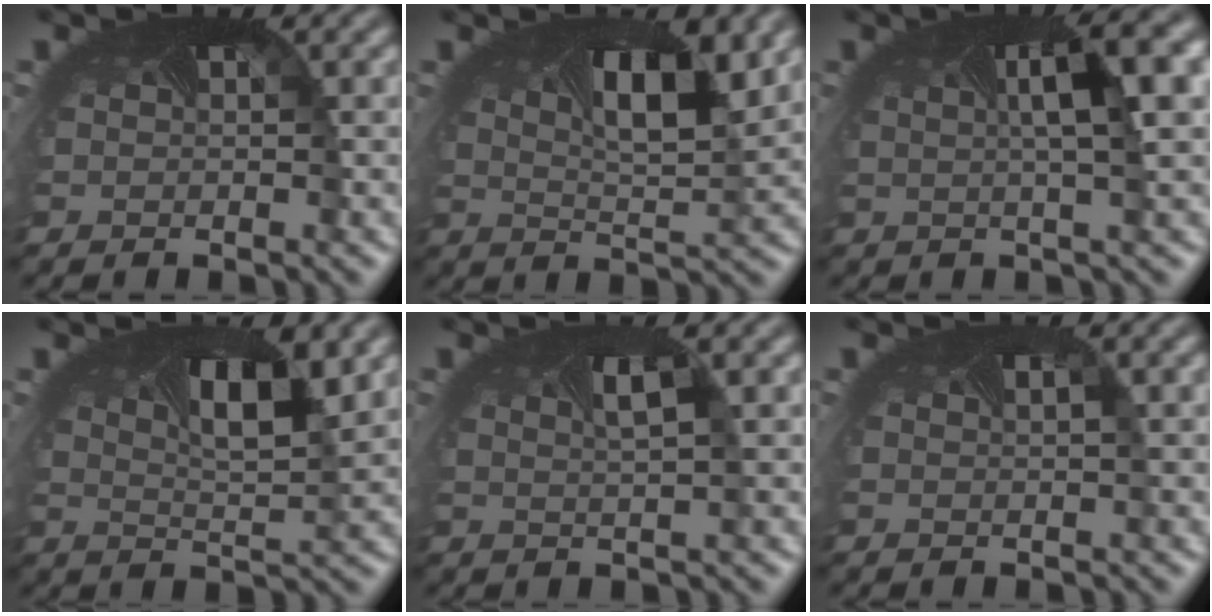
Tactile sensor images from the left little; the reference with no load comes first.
{"total": 5.9, "force": [2.5, 2.0, 5.0], "torque": [-0.080, 0.001, 0.035]}
{"total": 7.5, "force": [2.0, 1.6, 7.0], "torque": [-0.092, 0.018, 0.027]}
{"total": 5.1, "force": [2.1, 1.5, 4.4], "torque": [-0.067, 0.001, 0.027]}
{"total": 1.6, "force": [0.6, 0.0, 1.5], "torque": [-0.021, 0.001, 0.009]}
{"total": 0.6, "force": [0.2, 0.0, 0.5], "torque": [0.004, 0.005, 0.004]}